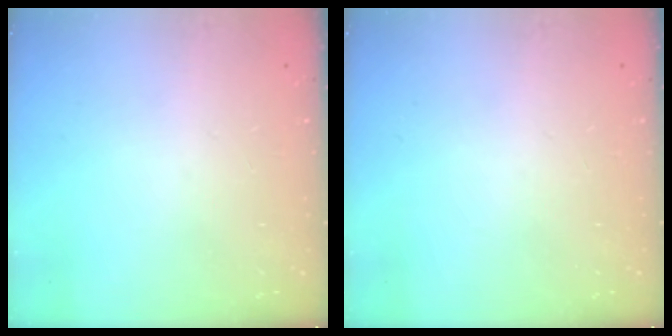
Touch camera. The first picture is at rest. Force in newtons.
{"total": 0.0}